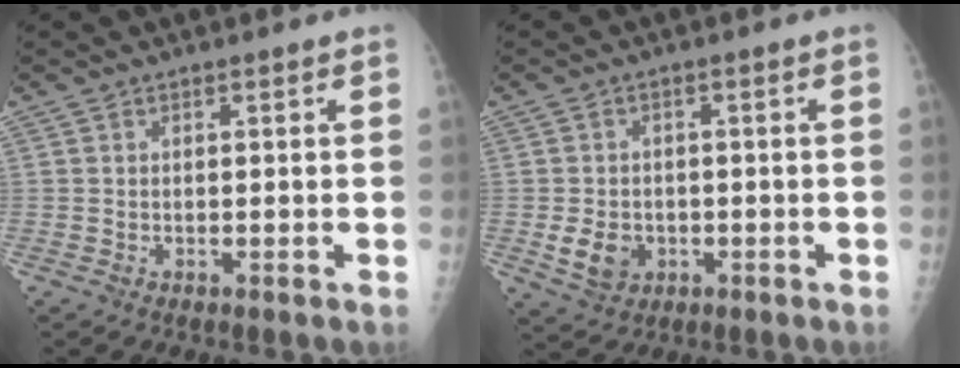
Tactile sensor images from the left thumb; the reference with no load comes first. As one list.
[{"total": 5.6, "force": [-1.4, 4.6, 3.0], "torque": [-0.040, 0.003, -0.015]}]